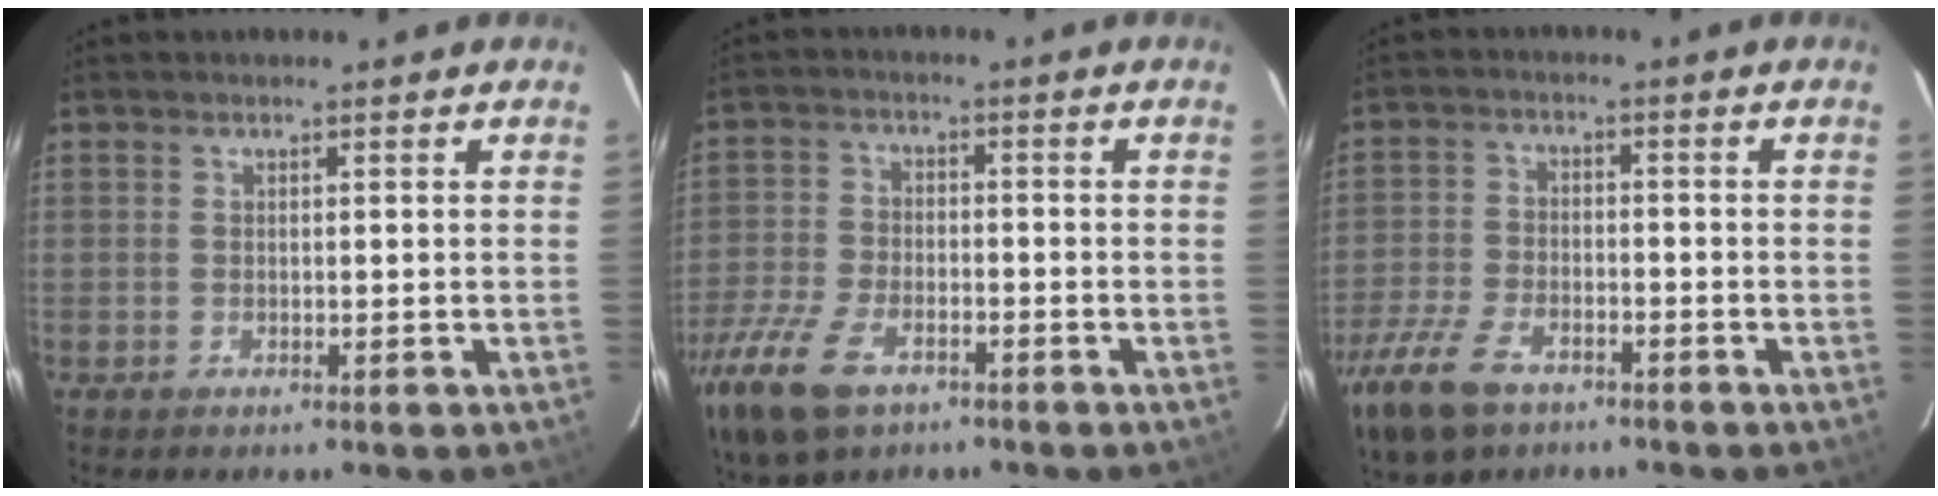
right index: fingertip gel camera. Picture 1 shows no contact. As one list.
[{"total": 17.3, "force": [-10.1, 9.3, 10.4], "torque": [-0.271, -0.031, -0.194]}, {"total": 13.4, "force": [-8.6, 7.1, 7.4], "torque": [-0.196, -0.022, -0.166]}]